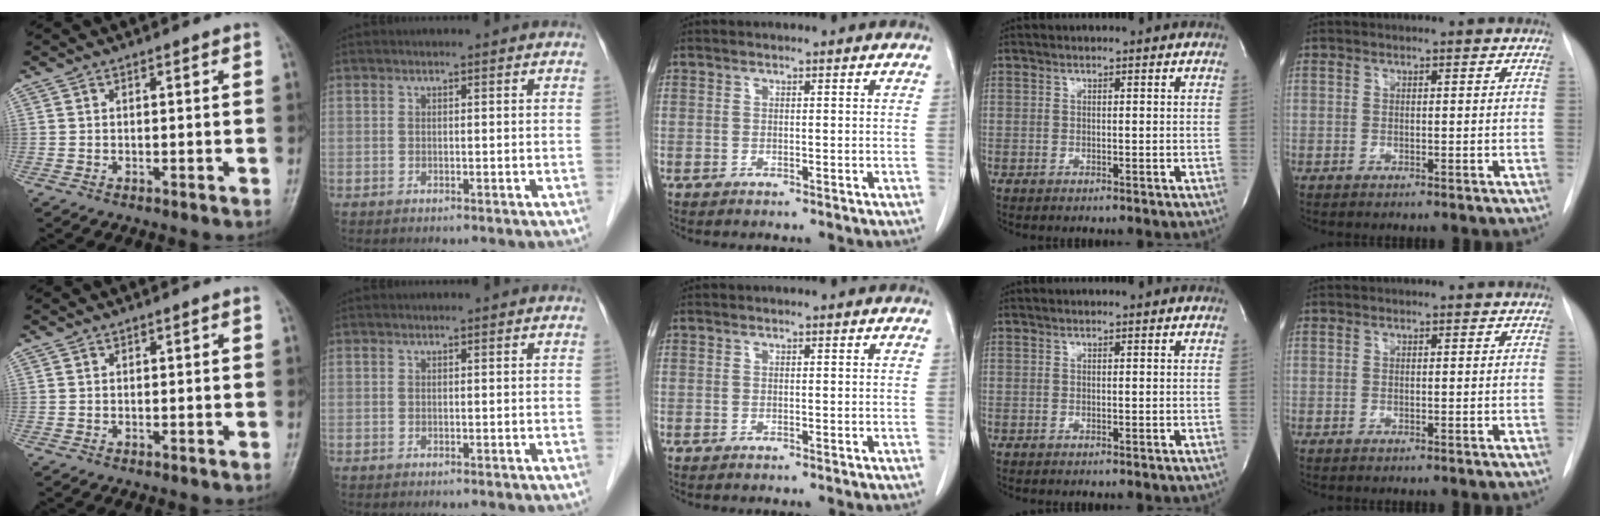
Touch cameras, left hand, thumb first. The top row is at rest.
{}